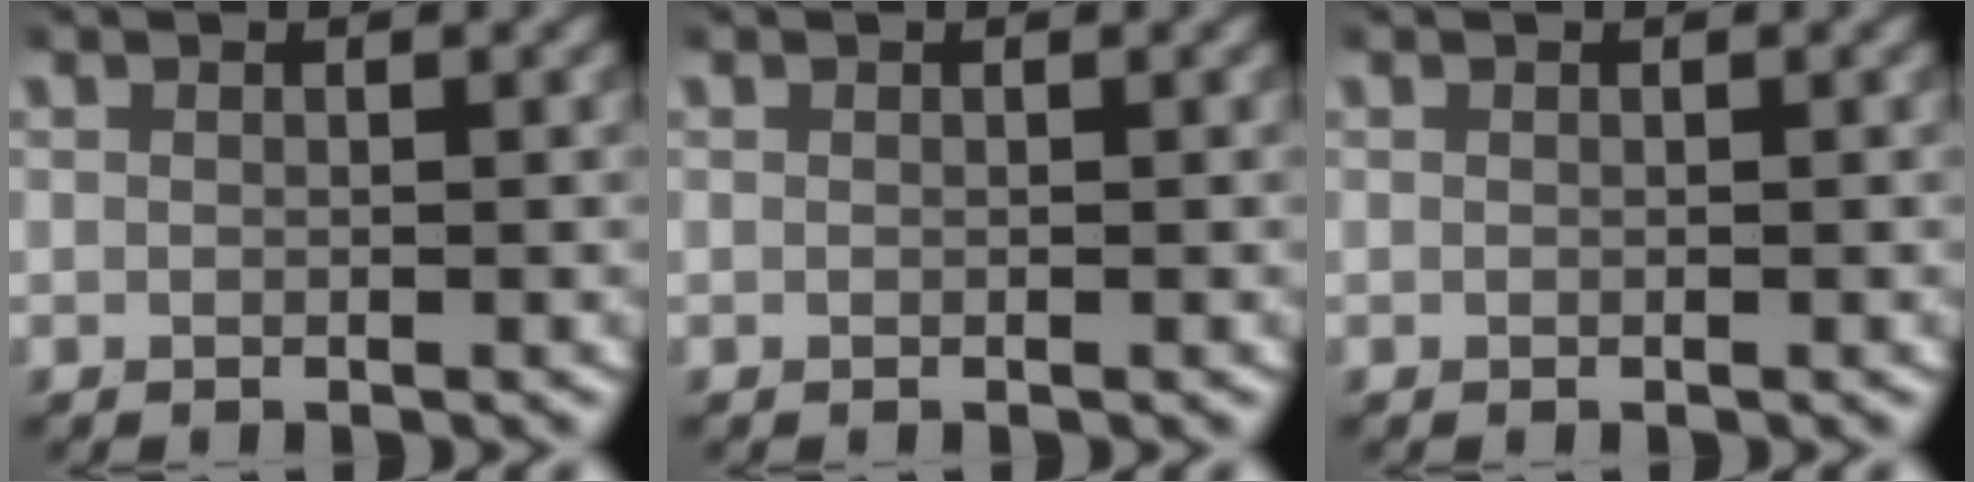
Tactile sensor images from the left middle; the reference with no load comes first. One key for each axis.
{"total": 0.0}
{"total": 0.0}